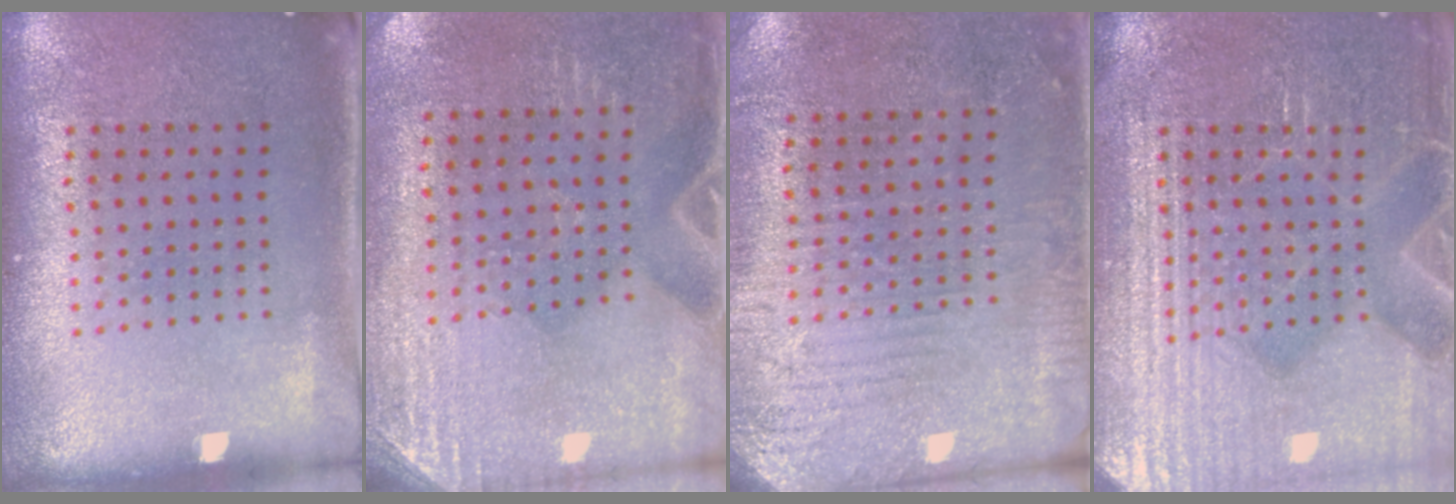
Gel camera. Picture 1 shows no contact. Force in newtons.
{"total": 2.8, "press": 2.5, "slide": 1.3}
{"total": 3.0, "press": 2.8, "slide": 1.1}
{"total": 6.6, "press": 6.6, "slide": 1.0}